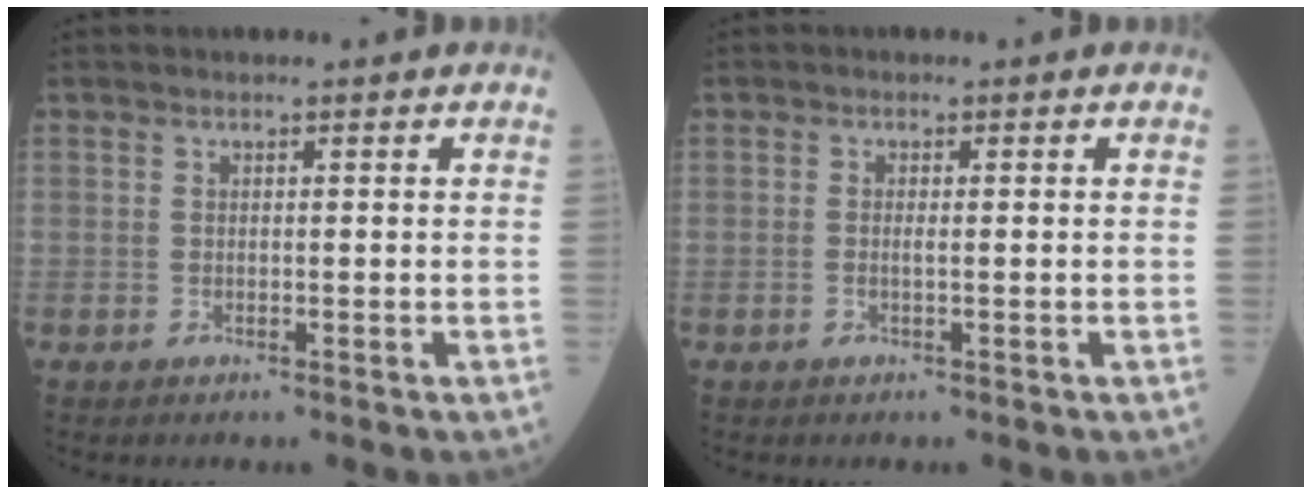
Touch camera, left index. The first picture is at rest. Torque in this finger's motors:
{"motor_torque": [0.02, -0.03, -0.02, -0.01]}